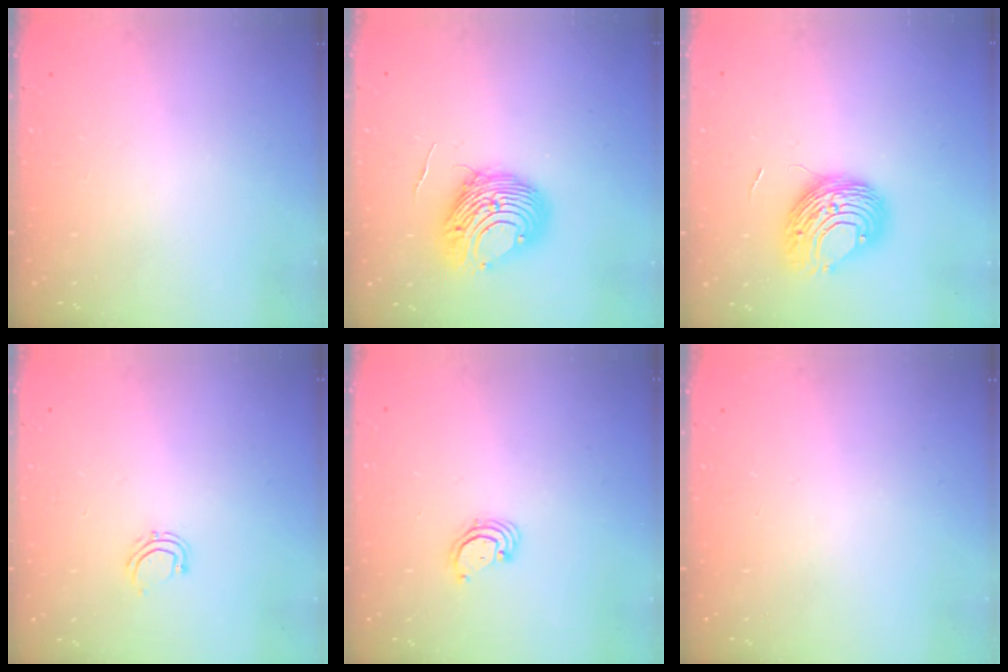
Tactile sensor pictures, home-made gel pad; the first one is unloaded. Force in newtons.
{"total": 9.7, "press": 9.7, "slide": 0.8}
{"total": 9.5, "press": 9.5, "slide": 0.7}
{"total": 5.0, "press": 4.9, "slide": 0.7}
{"total": 2.5, "press": 2.5, "slide": 0.2}
{"total": 0.0}